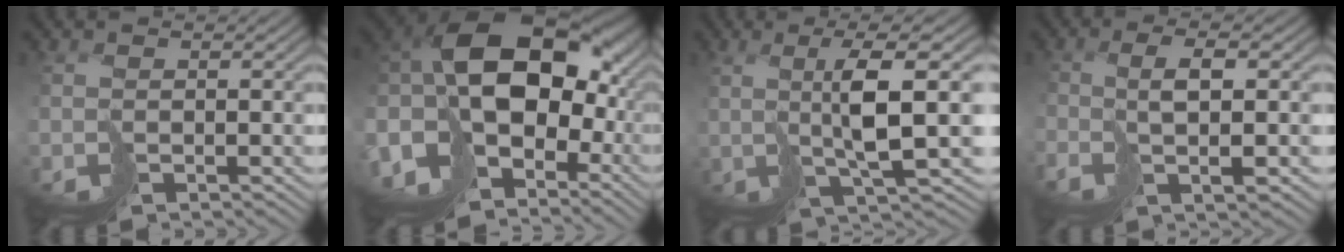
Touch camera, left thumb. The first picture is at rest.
{"total": 18.1, "force": [0.4, 12.4, 13.1], "torque": [-0.293, -0.015, 0.015]}
{"total": 6.5, "force": [2.4, -0.2, 6.0], "torque": [-0.116, 0.019, 0.050]}
{"total": 4.4, "force": [0.1, 0.3, 4.4], "torque": [-0.085, 0.007, 0.002]}